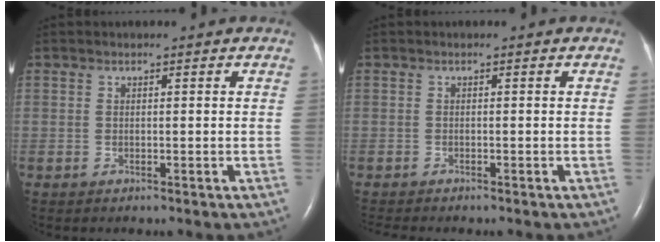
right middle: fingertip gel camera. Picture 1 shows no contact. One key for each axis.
{"total": 2.3, "fx": -2.1, "fy": 0.2, "fz": 0.9, "tx": -0.014, "ty": -0.005, "tz": -0.029}